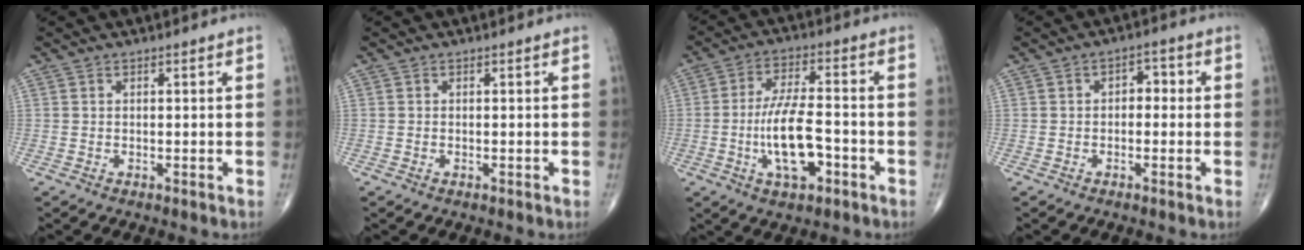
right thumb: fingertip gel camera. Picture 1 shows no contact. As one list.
[{"total": 0.0}, {"total": 11.3, "force": [-3.2, 4.3, 9.9], "torque": [-0.186, 0.020, -0.057]}, {"total": 3.4, "force": [0.0, 2.2, 2.5], "torque": [-0.015, 0.014, -0.009]}]